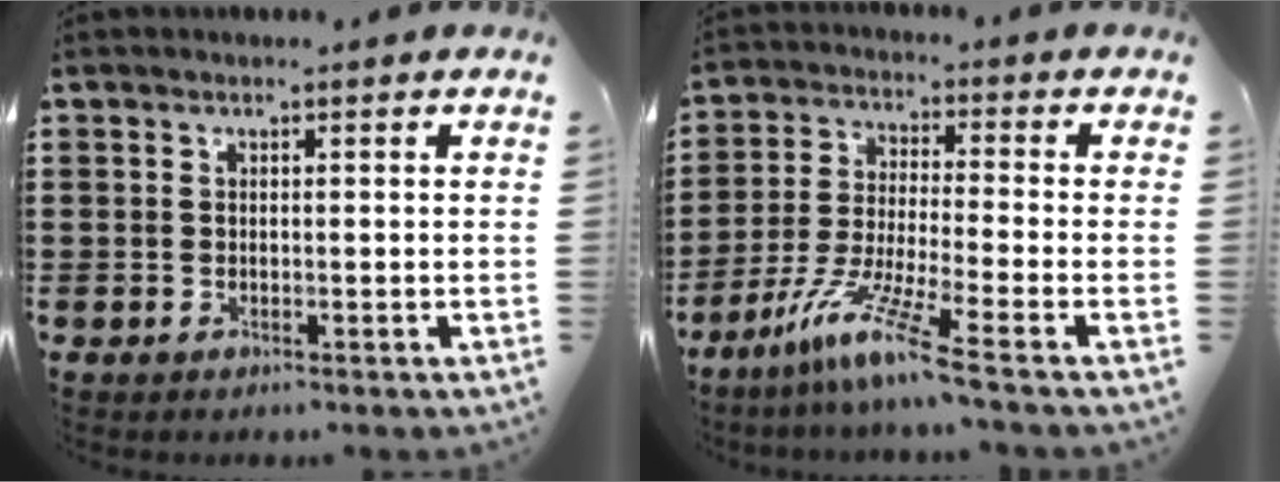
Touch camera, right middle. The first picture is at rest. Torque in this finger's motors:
{"motor_torque": [1.73, -0.41, 0.57, 0.14]}